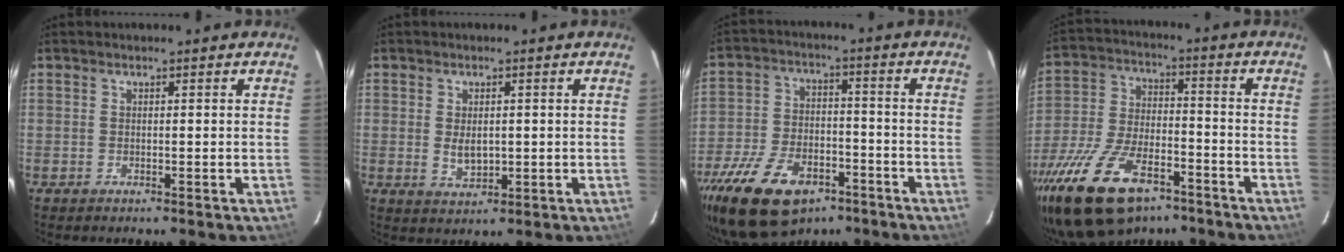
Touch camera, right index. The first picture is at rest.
{"total": 4.0, "force": [0.0, 2.5, 3.1], "torque": [-0.055, -0.006, 0.006]}
{"total": 20.4, "force": [-12.6, 11.8, 10.8], "torque": [-0.245, -0.009, -0.195]}
{"total": 21.2, "force": [-13.6, 10.1, 12.6], "torque": [-0.268, -0.021, -0.233]}